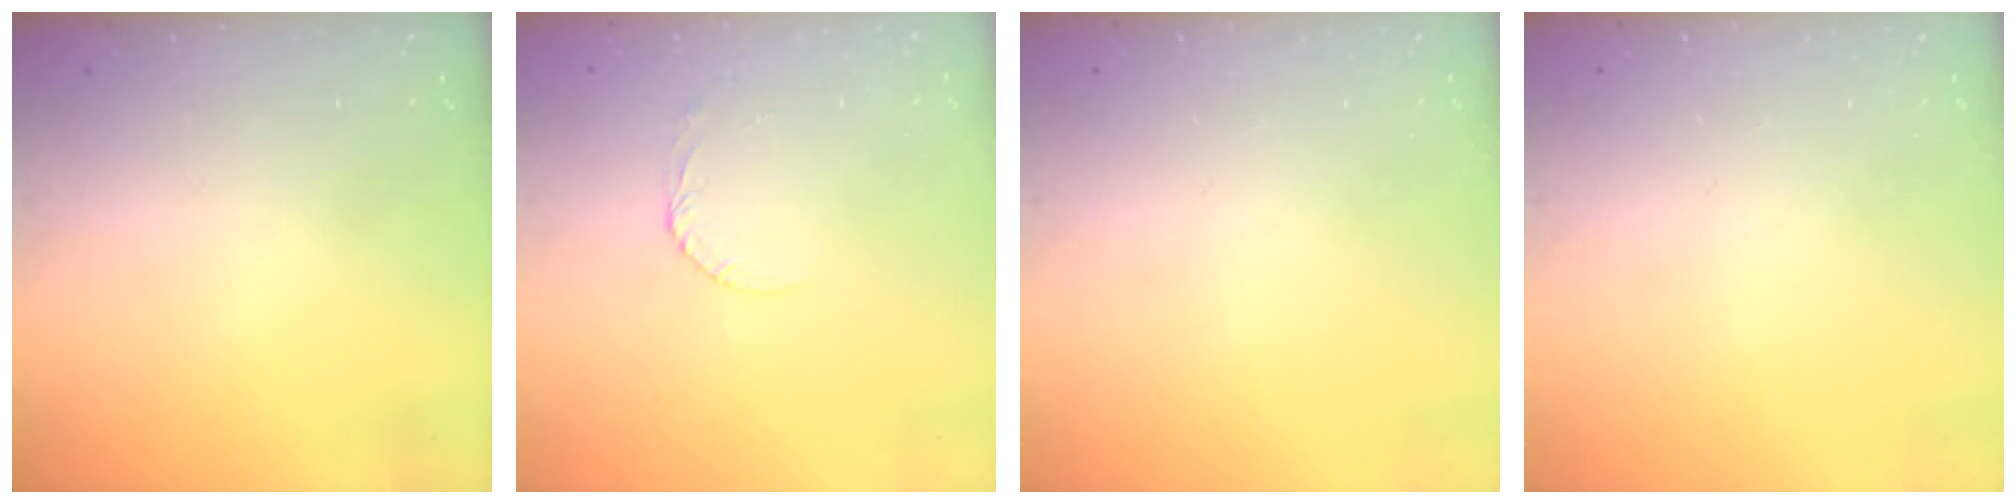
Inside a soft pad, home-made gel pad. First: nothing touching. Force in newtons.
{"total": 2.6, "press": 2.6, "slide": 0.1}
{"total": 0.0}
{"total": 0.0}